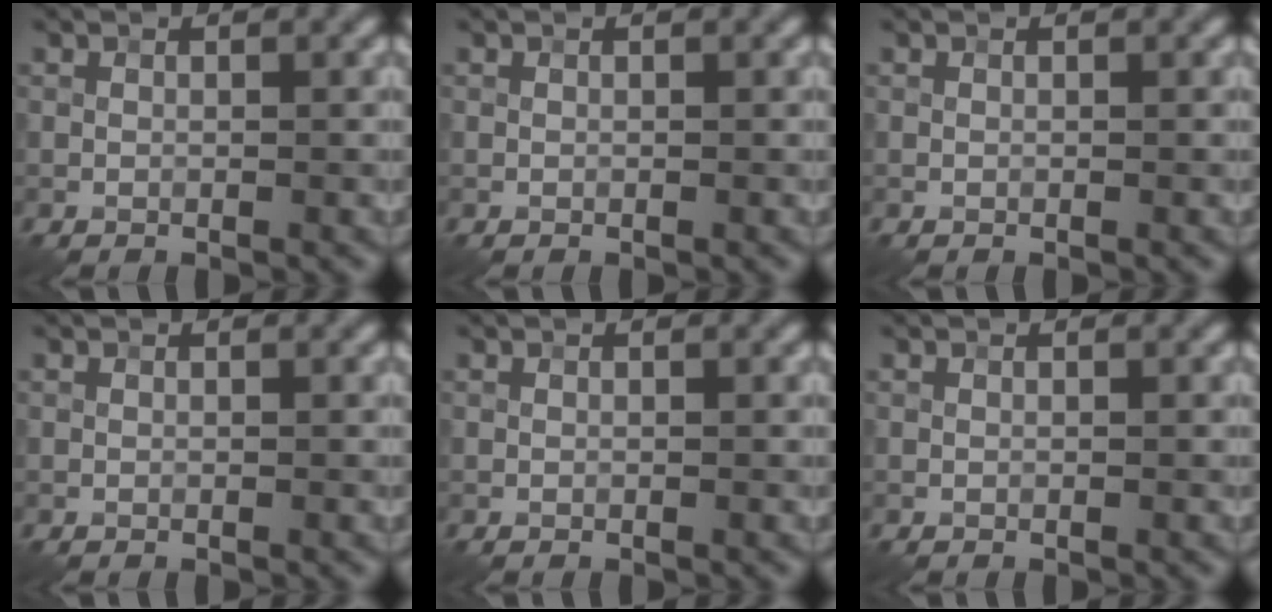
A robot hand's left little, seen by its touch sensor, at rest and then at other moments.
{"total": 0.0}
{"total": 0.0}
{"total": 0.0}
{"total": 0.0}
{"total": 0.0}